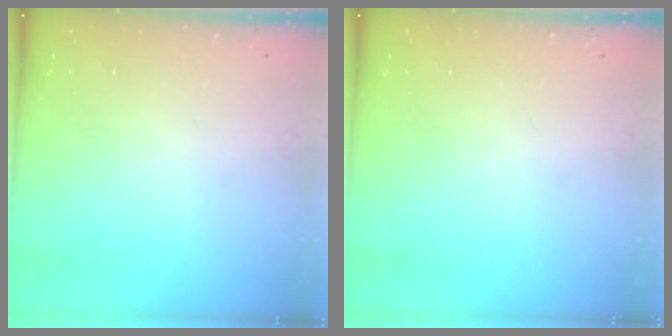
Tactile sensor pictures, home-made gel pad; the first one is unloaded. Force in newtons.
{"total": 0.0}